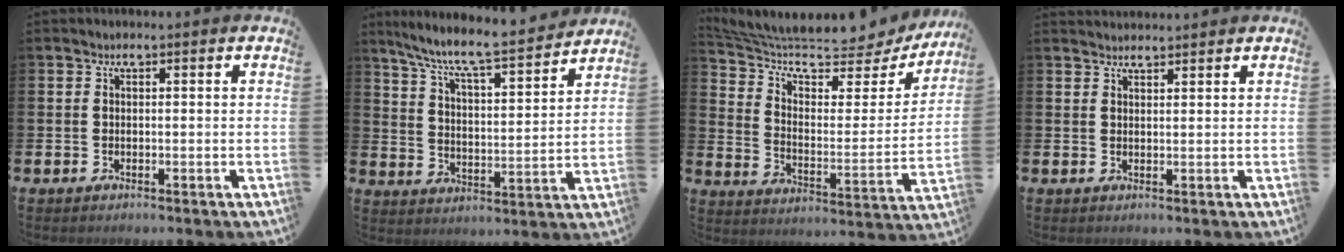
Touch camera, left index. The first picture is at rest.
{"total": 8.2, "force": [7.5, 0.6, 3.3], "torque": [-0.101, -0.055, 0.124]}
{"total": 8.6, "force": [7.7, 2.0, 3.4], "torque": [-0.101, -0.056, 0.123]}
{"total": 1.8, "force": [1.8, 0.3, 0.0], "torque": [0.006, -0.008, 0.031]}